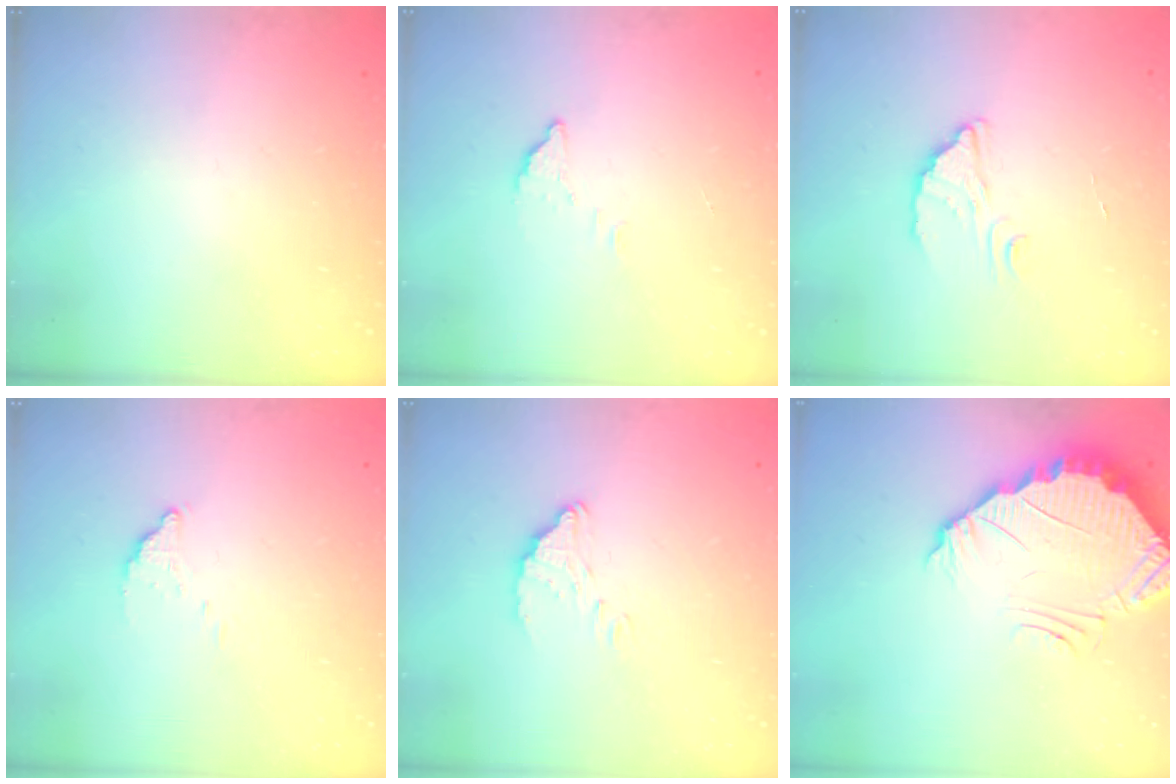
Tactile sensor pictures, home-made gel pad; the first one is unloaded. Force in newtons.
{"total": 2.8, "press": 2.8, "slide": 0.1}
{"total": 2.3, "press": 2.3, "slide": 0.0}
{"total": 2.8, "press": 2.8, "slide": 0.0}
{"total": 4.7, "press": 4.7, "slide": 0.3}
{"total": 4.0, "press": 3.9, "slide": 0.3}